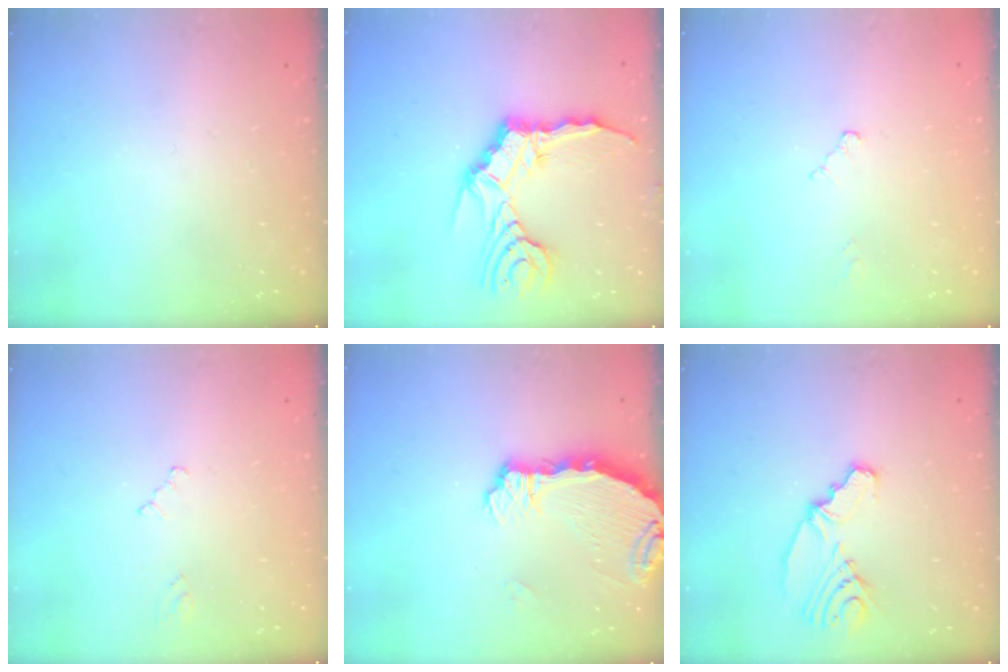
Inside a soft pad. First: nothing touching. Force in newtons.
{"total": 13.3, "press": 13.2, "slide": 1.6}
{"total": 2.6, "press": 2.6, "slide": 0.3}
{"total": 0.0}
{"total": 5.8, "press": 5.3, "slide": 2.3}
{"total": 7.7, "press": 6.6, "slide": 4.0}